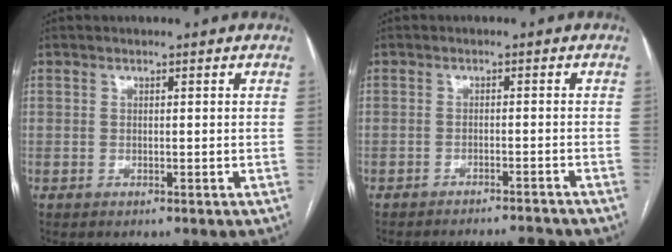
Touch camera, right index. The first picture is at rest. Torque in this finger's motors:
{"motor_torque": [0.16, -0.15, 0.39, 0.04]}